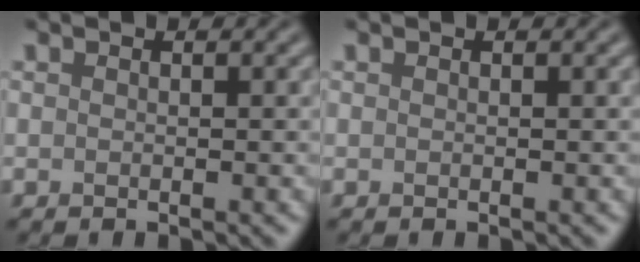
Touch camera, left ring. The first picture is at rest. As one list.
[{"total": 0.0}]